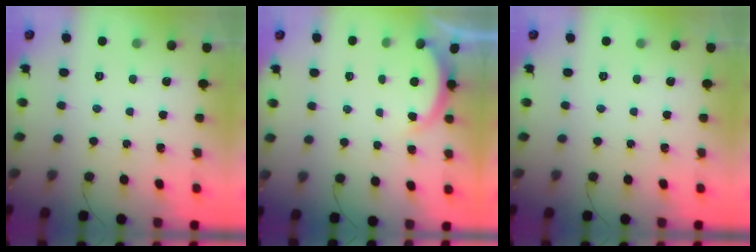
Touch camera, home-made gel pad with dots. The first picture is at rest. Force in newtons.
{"total": 2.6, "press": 2.6, "slide": 0.5}
{"total": 0.0}